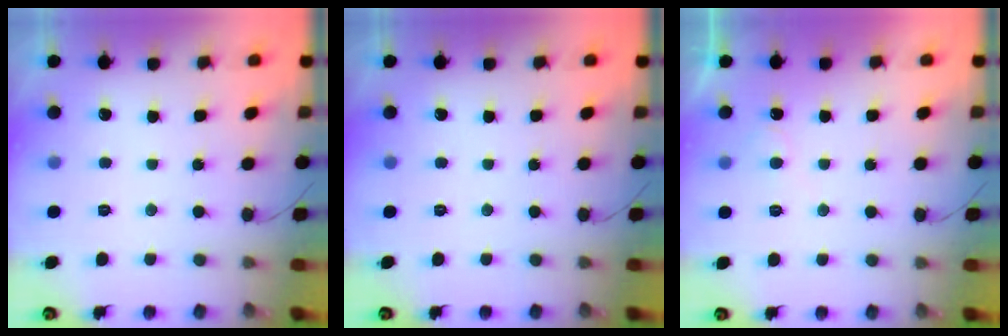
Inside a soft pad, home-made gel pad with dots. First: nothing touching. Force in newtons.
{"total": 0.0}
{"total": 5.3, "press": 5.3, "slide": 0.5}